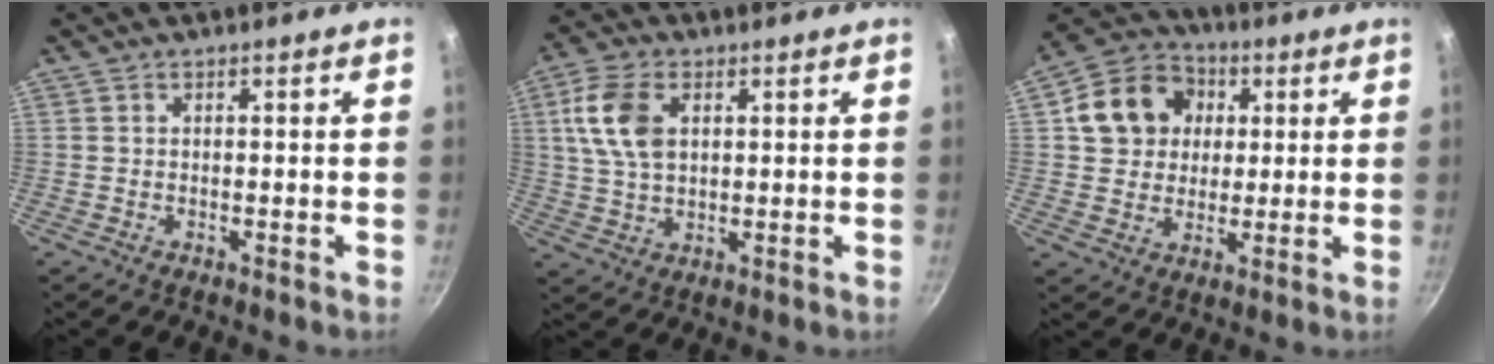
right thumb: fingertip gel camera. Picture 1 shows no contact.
{"total": 10.1, "force": [2.8, 6.2, 7.5], "torque": [-0.138, 0.001, 0.053]}
{"total": 12.5, "force": [3.0, 10.6, 5.9], "torque": [-0.082, 0.015, 0.042]}